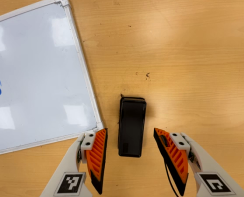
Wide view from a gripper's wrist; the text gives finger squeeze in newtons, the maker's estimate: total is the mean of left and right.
{"total": 0.0}